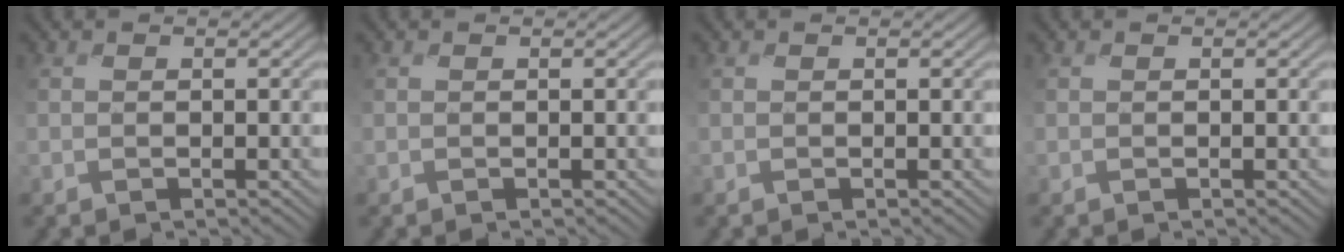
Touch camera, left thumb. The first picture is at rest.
{"total": 0.0}
{"total": 0.0}
{"total": 0.0}